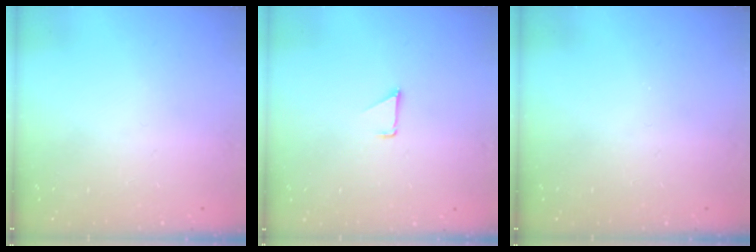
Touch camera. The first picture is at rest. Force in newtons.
{"total": 0.9, "press": 0.9, "slide": 0.1}
{"total": 0.0}